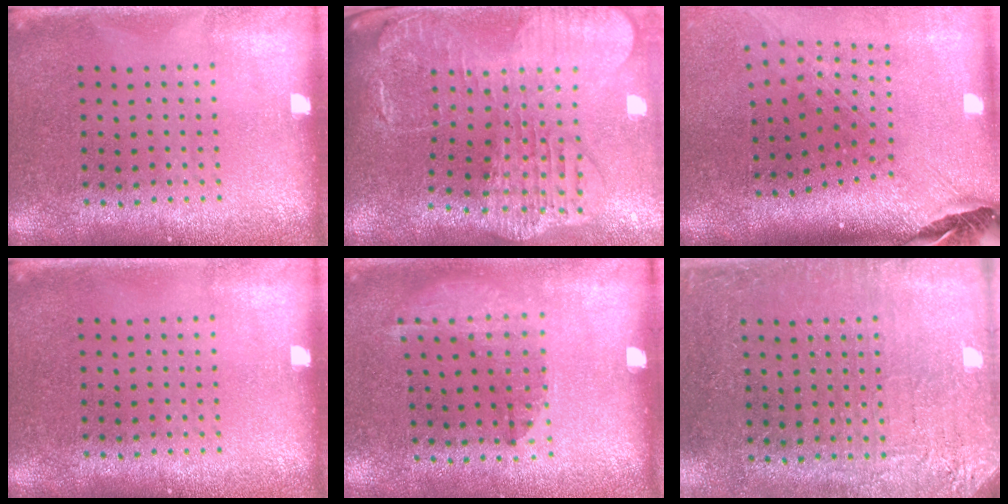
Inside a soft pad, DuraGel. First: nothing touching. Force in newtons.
{"total": 3.0, "press": 2.5, "slide": 1.6}
{"total": 2.9, "press": 2.0, "slide": 2.0}
{"total": 0.0}
{"total": 1.3, "press": 0.9, "slide": 1.0}
{"total": 2.9, "press": 2.8, "slide": 0.9}